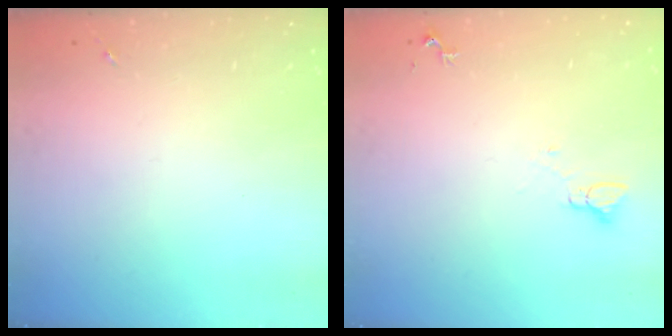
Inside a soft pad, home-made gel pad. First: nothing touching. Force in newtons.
{"total": 4.3, "press": 4.3, "slide": 0.4}